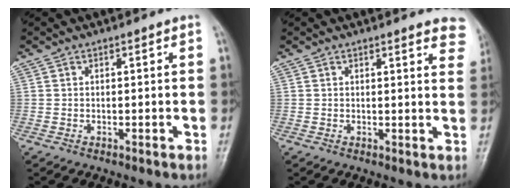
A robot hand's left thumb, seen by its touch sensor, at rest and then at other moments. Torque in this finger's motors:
{"motor_torque": [-0.28, 0.20, -0.22, -0.04, 0.03]}